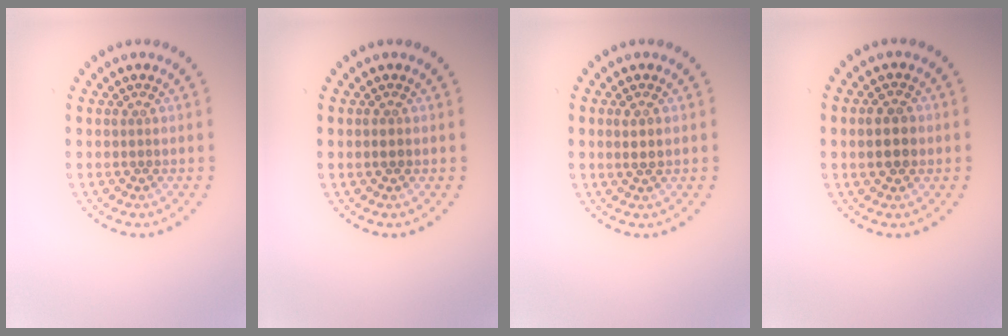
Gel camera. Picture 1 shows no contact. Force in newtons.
{"total": 0.8, "press": 0.8, "slide": 0.4}
{"total": 1.2, "press": 1.1, "slide": 0.4}
{"total": 3.7, "press": 3.7, "slide": 0.1}